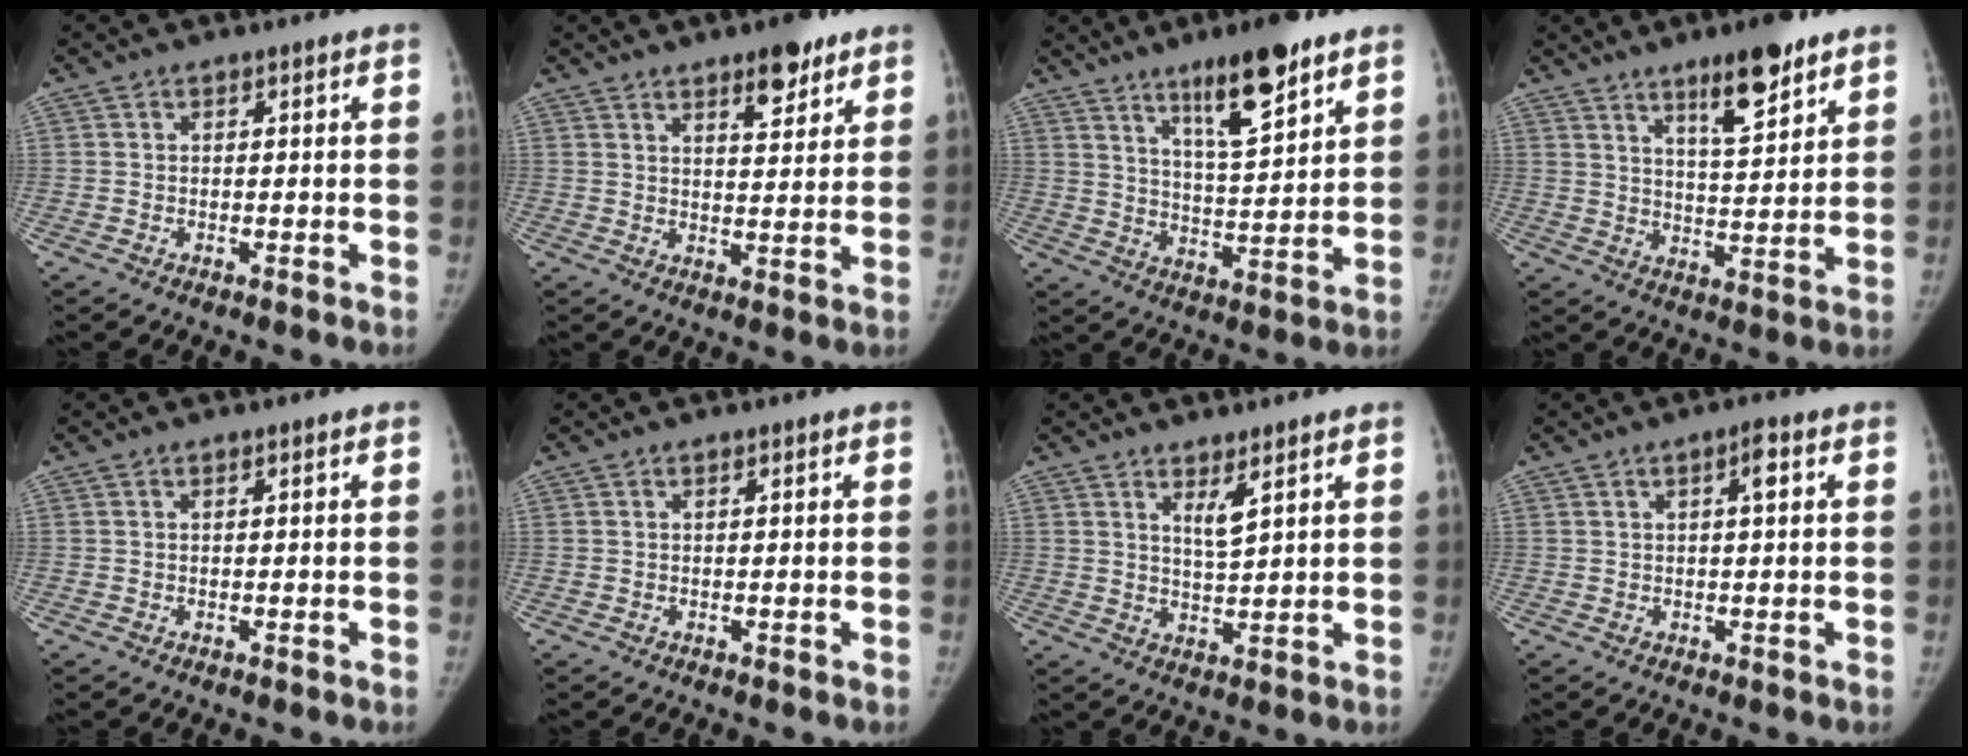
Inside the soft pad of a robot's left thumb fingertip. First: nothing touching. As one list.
[{"total": 7.4, "force": [4.9, 2.6, 4.9], "torque": [-0.052, -0.029, 0.070]}, {"total": 13.3, "force": [8.4, 2.9, 9.9], "torque": [-0.144, -0.050, 0.140]}, {"total": 11.0, "force": [7.1, 2.7, 7.9], "torque": [-0.107, -0.043, 0.114]}, {"total": 0.0}, {"total": 0.0}, {"total": 3.7, "force": [2.3, 0.6, 2.9], "torque": [-0.051, -0.026, 0.047]}, {"total": 2.7, "force": [0.9, 0.6, 2.4], "torque": [-0.037, 0.002, 0.012]}]